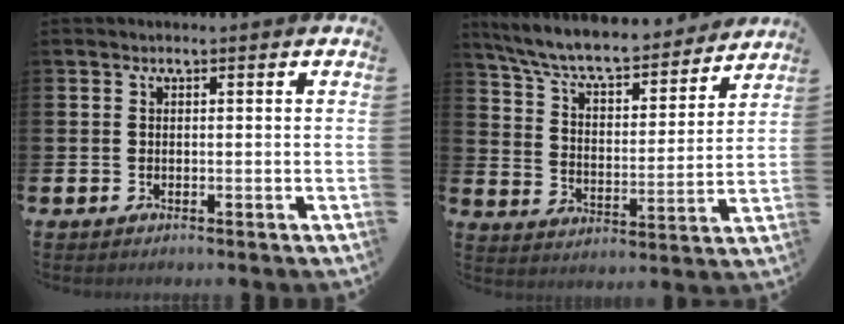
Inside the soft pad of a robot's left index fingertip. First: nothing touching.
{"total": 8.8, "force": [8.1, 1.6, 3.0], "torque": [-0.089, -0.060, 0.138]}